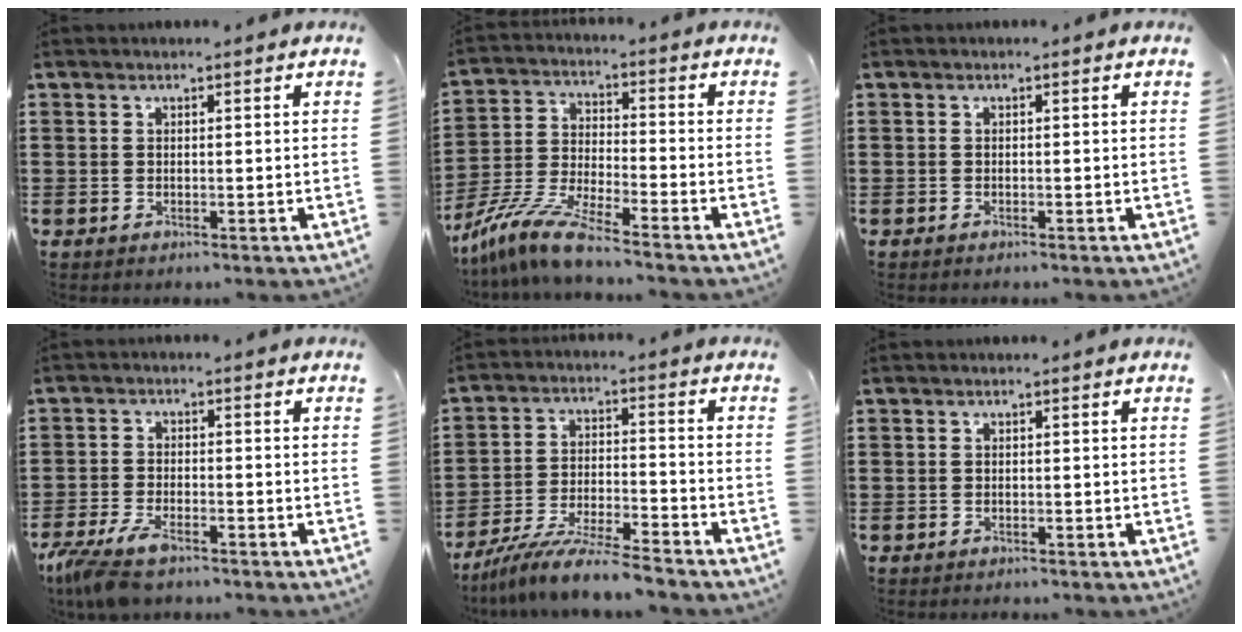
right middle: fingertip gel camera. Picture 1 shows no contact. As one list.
[{"total": 9.1, "force": [-8.1, -0.1, 4.1], "torque": [-0.097, -0.006, -0.165]}, {"total": 0.0}, {"total": 5.3, "force": [-4.2, 1.3, 3.1], "torque": [-0.094, -0.017, -0.088]}, {"total": 8.8, "force": [-8.1, -0.1, 3.2], "torque": [-0.064, -0.001, -0.157]}, {"total": 0.7, "force": [-0.7, 0.1, -0.1], "torque": [-0.006, 0.003, -0.013]}]